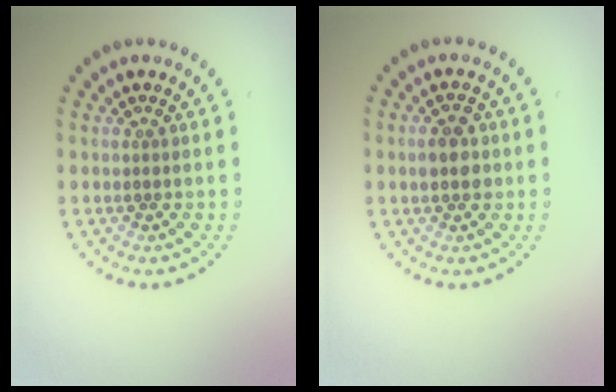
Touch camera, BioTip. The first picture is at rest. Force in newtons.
{"total": 2.5, "press": 2.5, "slide": 0.1}